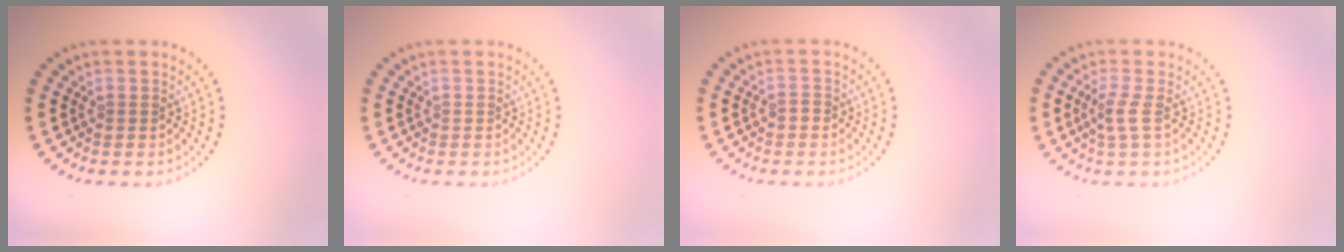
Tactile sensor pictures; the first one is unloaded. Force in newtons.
{"total": 0.0}
{"total": 0.8, "press": 0.8, "slide": 0.1}
{"total": 1.6, "press": 1.3, "slide": 1.1}